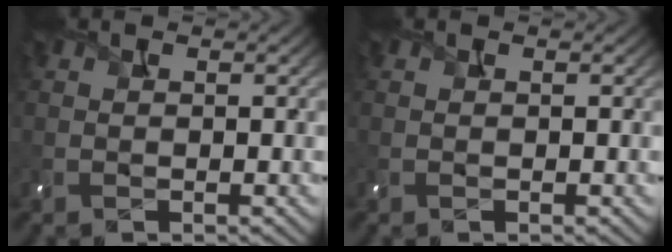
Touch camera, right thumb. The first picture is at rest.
{"total": 0.0}